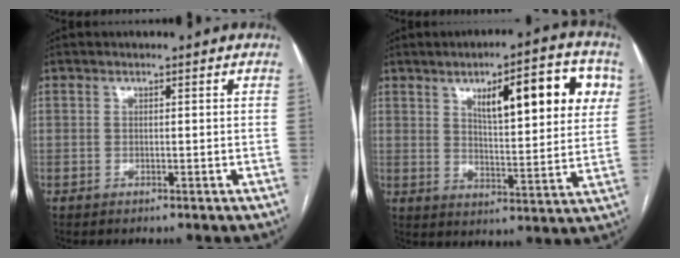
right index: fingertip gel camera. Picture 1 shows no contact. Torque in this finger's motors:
{"motor_torque": [1.21, 0.93, 0.32, 0.10]}